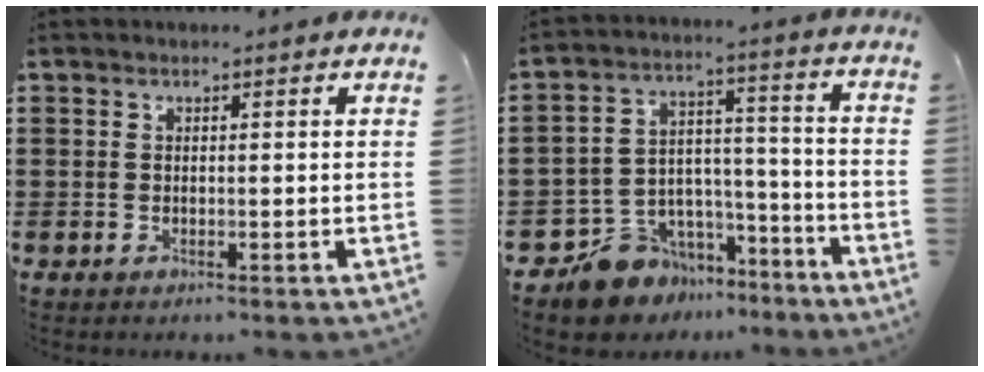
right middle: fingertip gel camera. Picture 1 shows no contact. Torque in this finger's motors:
{"motor_torque": [2.14, 0.00, 0.11, 0.02]}